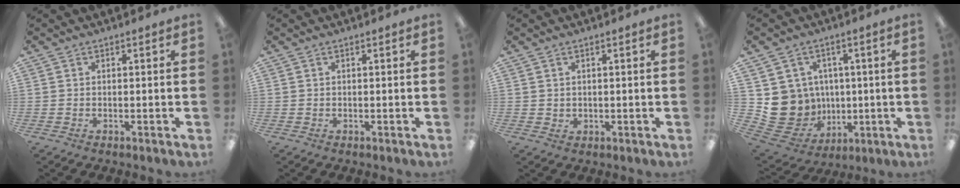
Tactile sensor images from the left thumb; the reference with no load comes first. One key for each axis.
{"total": 0.0}
{"total": 1.4, "fx": 1.0, "fy": 1.0, "fz": 0.3, "tx": -0.007, "ty": 0.003, "tz": 0.018}
{"total": 10.4, "fx": -0.5, "fy": 10.3, "fz": 1.7, "tx": -0.064, "ty": -0.003, "tz": 0.005}